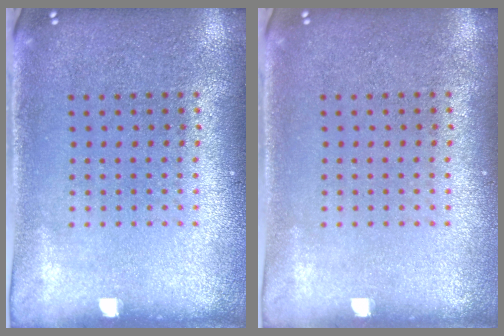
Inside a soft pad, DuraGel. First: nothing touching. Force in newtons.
{"total": 0.0}